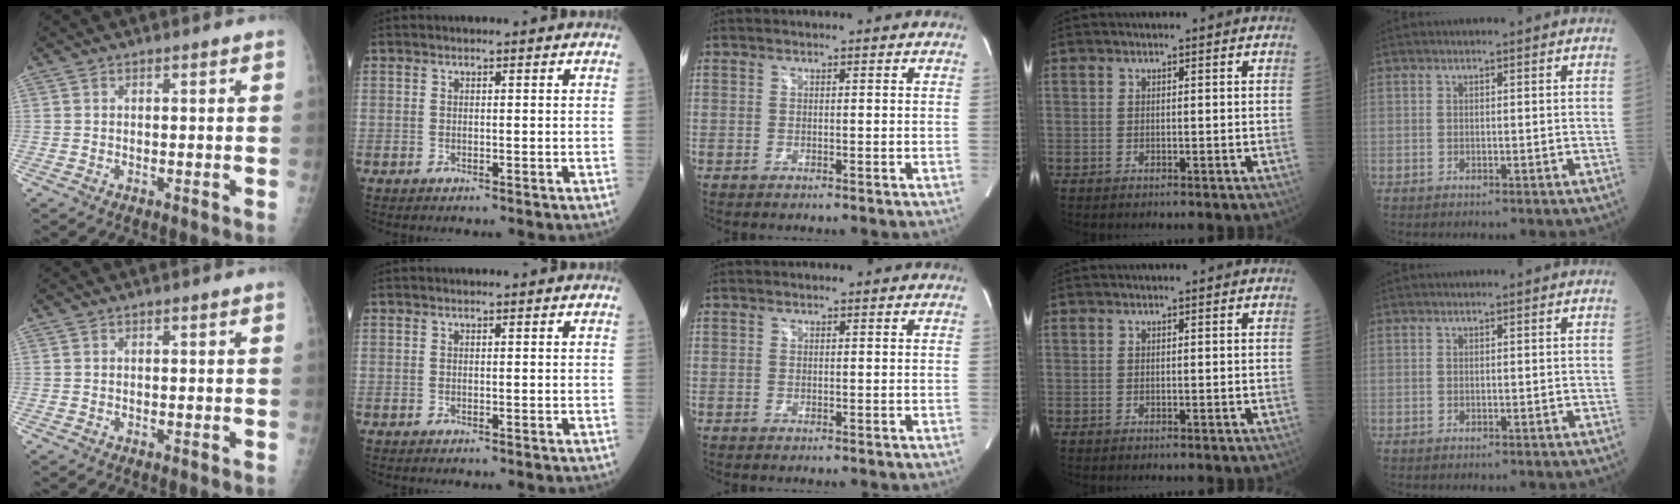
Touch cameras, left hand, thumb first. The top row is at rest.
{}